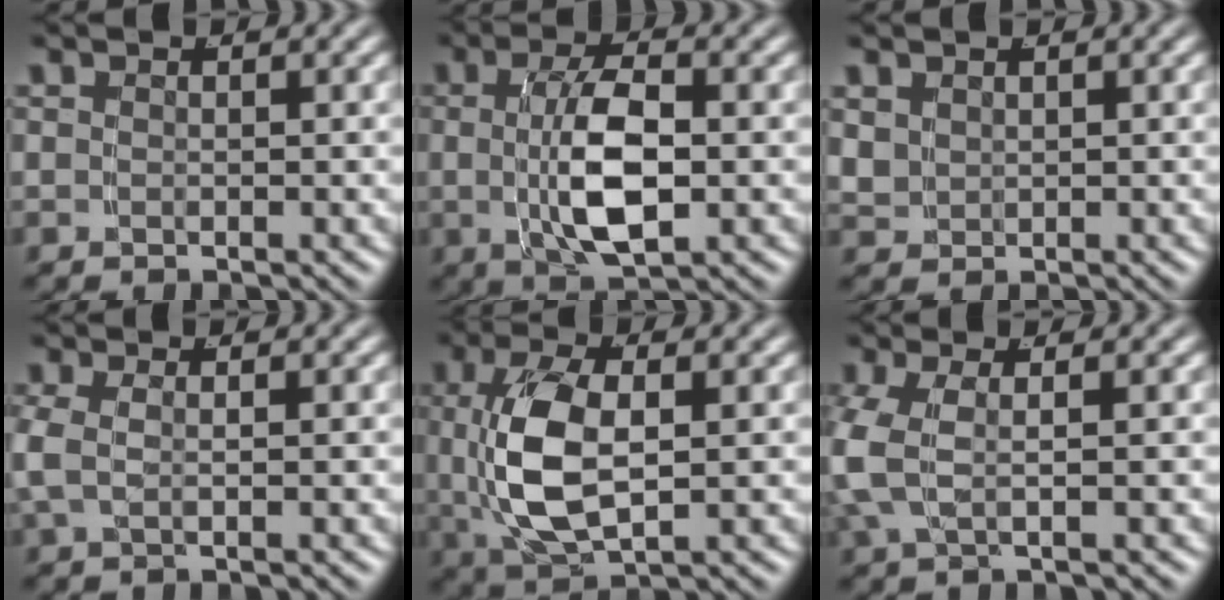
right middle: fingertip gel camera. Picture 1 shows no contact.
{"total": 6.3, "force": [-0.3, 2.3, 5.9], "torque": [-0.103, -0.006, 0.000]}
{"total": 2.0, "force": [0.9, 1.6, 0.7], "torque": [-0.027, -0.006, 0.027]}
{"total": 2.1, "force": [0.1, 0.9, 1.9], "torque": [-0.051, 0.001, 0.006]}
{"total": 7.1, "force": [0.2, 3.6, 6.1], "torque": [-0.150, -0.009, 0.019]}
{"total": 3.7, "force": [-0.1, 2.0, 3.1], "torque": [-0.086, -0.003, 0.002]}